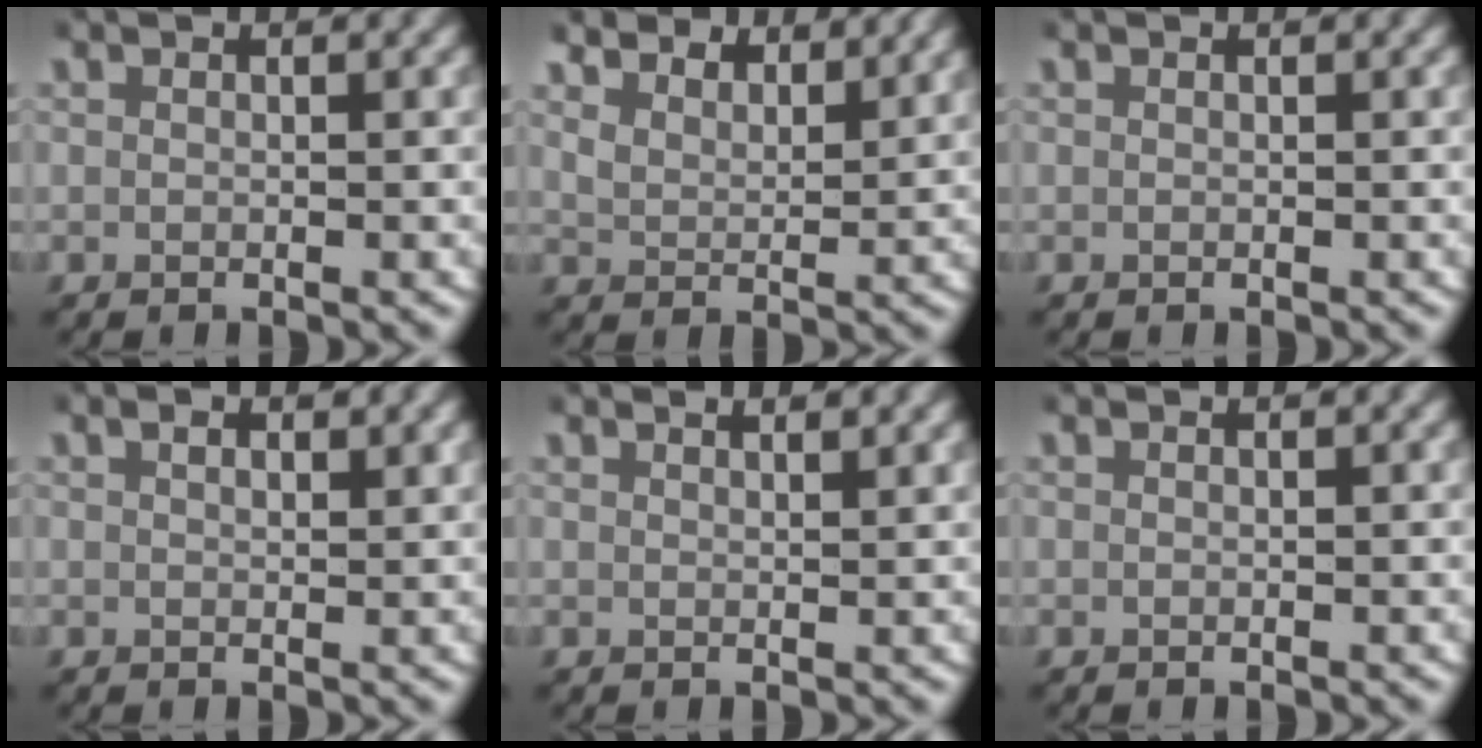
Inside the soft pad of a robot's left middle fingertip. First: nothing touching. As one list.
[{"total": 4.1, "force": [3.5, 1.6, 1.3], "torque": [-0.034, -0.010, 0.064]}, {"total": 0.0}, {"total": 1.2, "force": [0.7, 0.5, 0.8], "torque": [-0.006, 0.000, 0.014]}, {"total": 1.3, "force": [1.2, 0.0, 0.5], "torque": [-0.006, -0.003, 0.021]}, {"total": 0.0}]